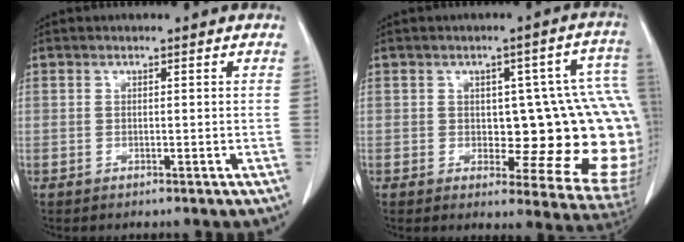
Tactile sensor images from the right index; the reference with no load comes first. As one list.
[{"total": 16.9, "force": [0.0, 6.0, 15.8], "torque": [-0.128, 0.018, 0.010]}]